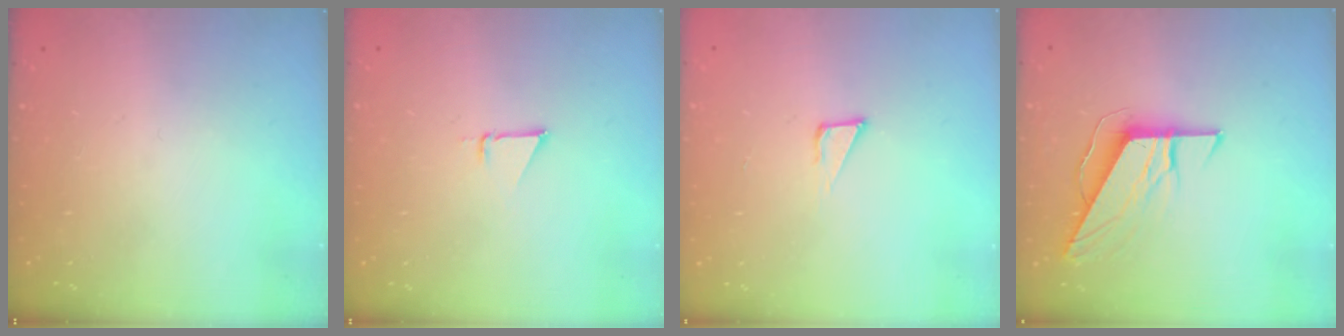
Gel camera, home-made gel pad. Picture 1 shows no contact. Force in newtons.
{"total": 2.5, "press": 2.5, "slide": 0.1}
{"total": 4.3, "press": 4.3, "slide": 0.3}
{"total": 8.8, "press": 8.8, "slide": 0.4}